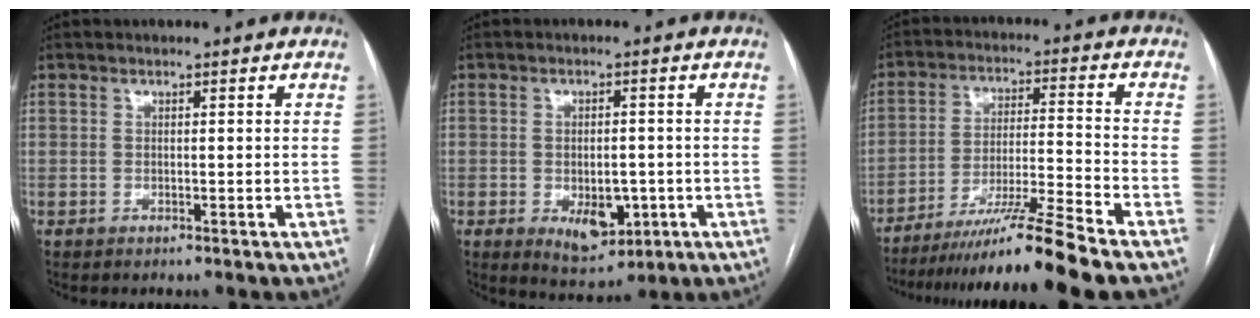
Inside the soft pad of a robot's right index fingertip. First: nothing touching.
{"total": 7.4, "force": [-2.2, 4.1, 5.7], "torque": [-0.083, -0.003, -0.017]}
{"total": 12.6, "force": [-10.2, -3.0, 6.8], "torque": [-0.107, -0.020, -0.176]}